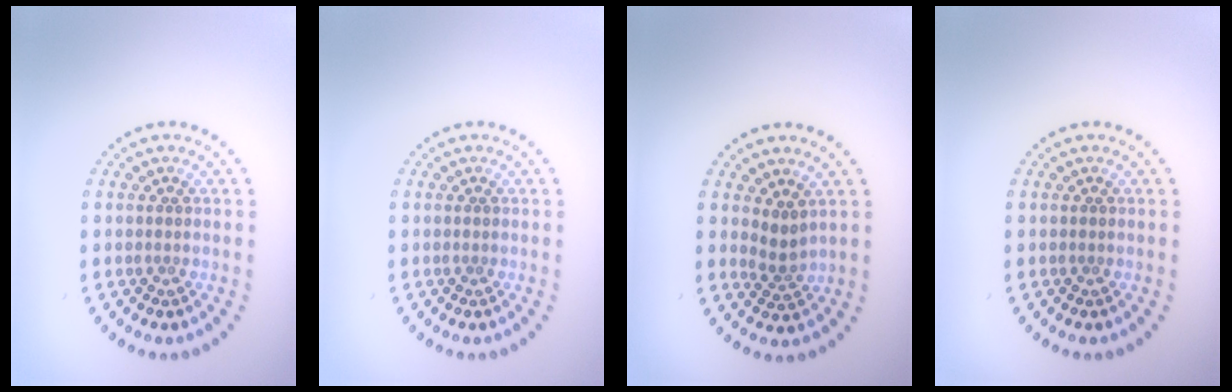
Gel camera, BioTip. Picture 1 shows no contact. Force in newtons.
{"total": 0.0}
{"total": 1.9, "press": 1.2, "slide": 1.4}
{"total": 0.0}